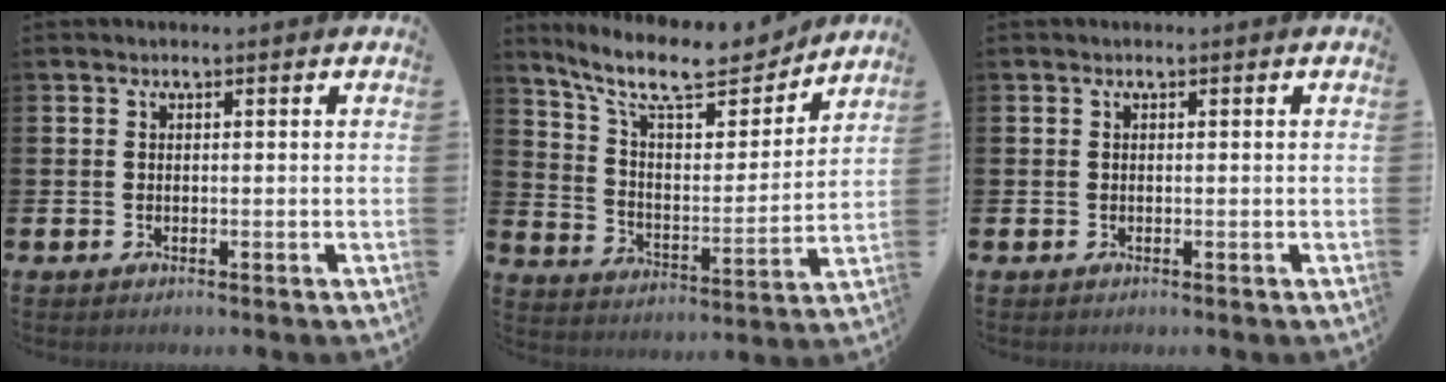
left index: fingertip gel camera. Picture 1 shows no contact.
{"total": 12.2, "force": [10.5, 3.1, 5.2], "torque": [-0.133, -0.064, 0.184]}
{"total": 0.0}